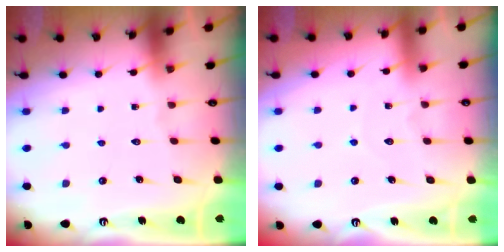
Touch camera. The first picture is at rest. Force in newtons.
{"total": 3.3, "press": 3.3, "slide": 0.2}